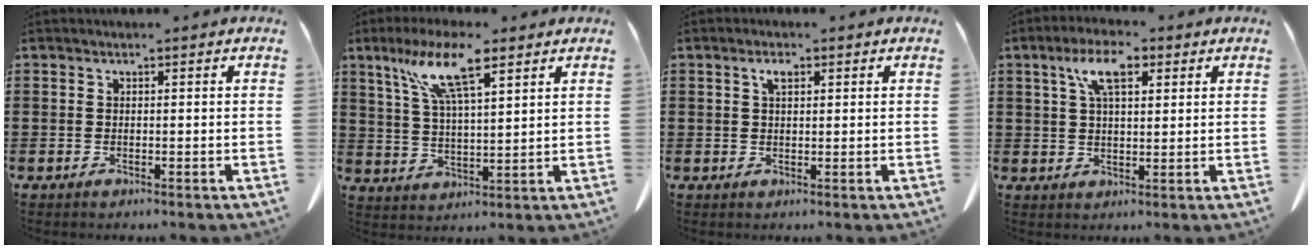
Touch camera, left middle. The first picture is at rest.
{"total": 10.0, "force": [6.4, 2.3, 7.4], "torque": [-0.159, -0.002, 0.112]}
{"total": 2.1, "force": [0.9, 0.8, 1.7], "torque": [-0.037, 0.004, 0.015]}
{"total": 6.9, "force": [3.4, 2.6, 5.4], "torque": [-0.109, 0.010, 0.057]}